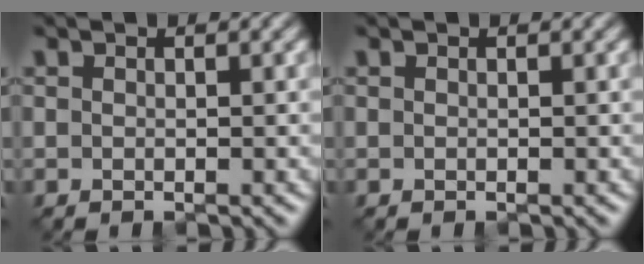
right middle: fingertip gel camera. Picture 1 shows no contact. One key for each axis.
{"total": 0.0}